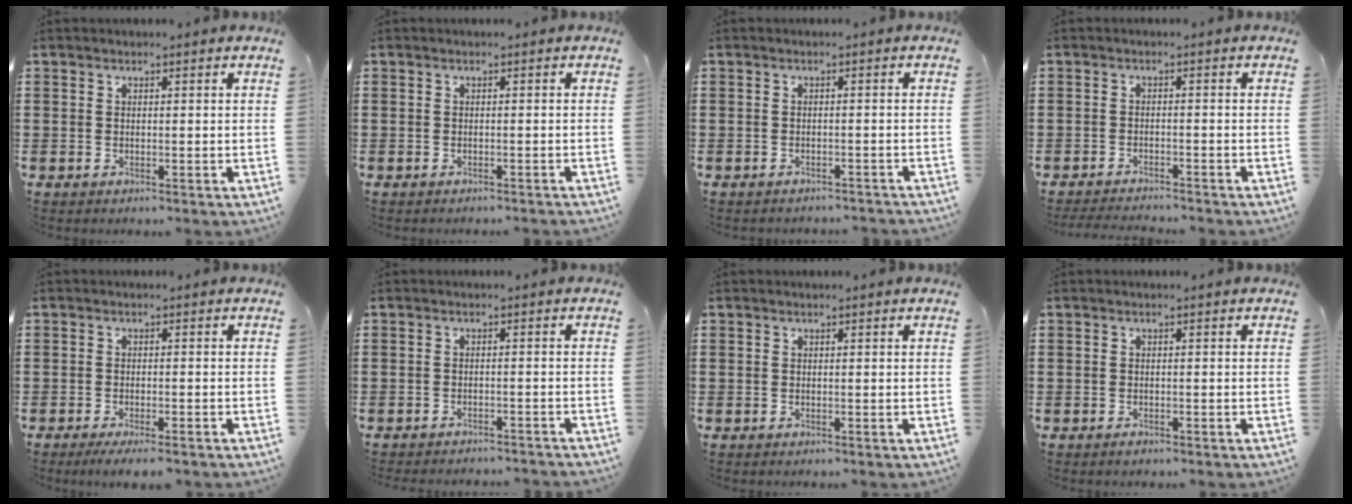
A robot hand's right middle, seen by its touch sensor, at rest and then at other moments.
{"total": 0.6, "force": [-0.5, -0.1, 0.1], "torque": [-0.004, -0.003, -0.010]}
{"total": 1.2, "force": [-1.2, 0.0, 0.0], "torque": [-0.006, 0.000, -0.024]}
{"total": 2.4, "force": [-2.3, 0.0, 0.2], "torque": [-0.008, -0.002, -0.048]}
{"total": 2.1, "force": [-1.8, 0.0, 1.0], "torque": [-0.025, -0.003, -0.036]}
{"total": 1.8, "force": [-1.8, 0.0, 0.0], "torque": [-0.006, 0.000, -0.038]}
{"total": 0.0}
{"total": 0.7, "force": [-0.6, 0.2, 0.2], "torque": [-0.005, -0.002, -0.012]}